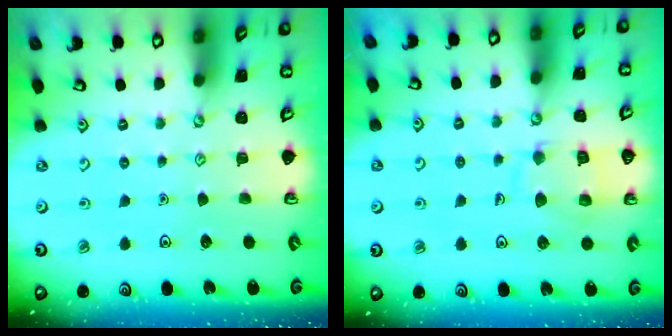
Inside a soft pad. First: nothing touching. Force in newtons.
{"total": 10.1, "press": 10.1, "slide": 0.6}